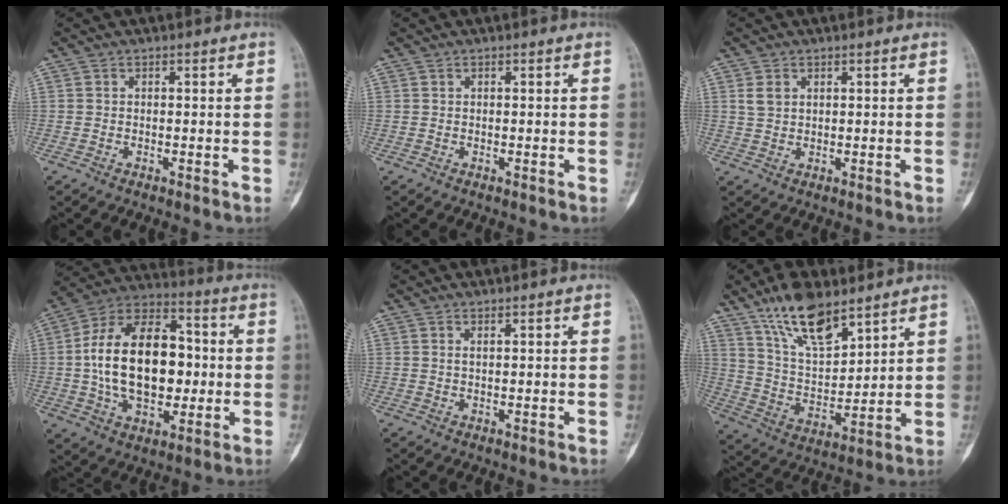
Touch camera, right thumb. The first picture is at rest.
{"total": 0.0}
{"total": 2.9, "force": [1.2, 2.1, 1.6], "torque": [-0.026, -0.001, 0.029]}
{"total": 22.1, "force": [0.1, 13.5, 17.5], "torque": [-0.281, 0.025, 0.004]}
{"total": 0.7, "force": [0.5, 0.0, 0.5], "torque": [-0.011, -0.003, 0.010]}
{"total": 14.5, "force": [10.1, 5.6, 8.8], "torque": [-0.136, -0.054, 0.197]}